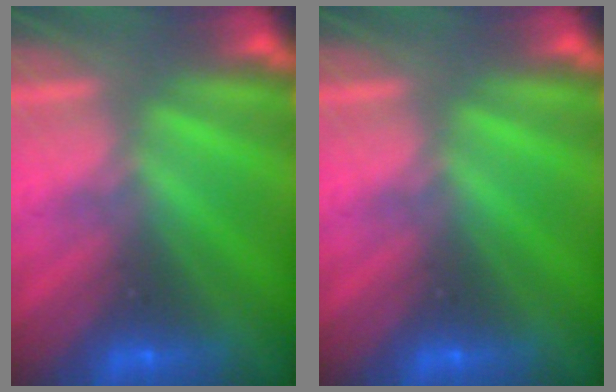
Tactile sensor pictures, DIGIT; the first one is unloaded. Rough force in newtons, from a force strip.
{"total": 0.0}